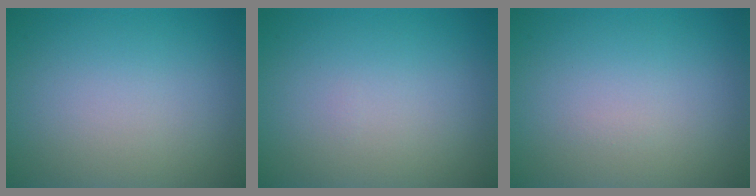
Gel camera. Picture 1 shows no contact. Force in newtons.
{"total": 0.0}
{"total": 0.0}